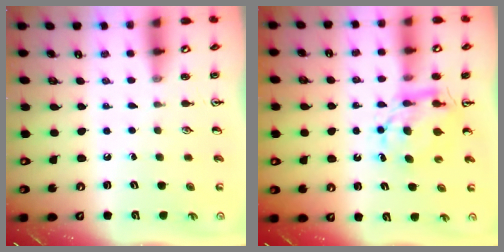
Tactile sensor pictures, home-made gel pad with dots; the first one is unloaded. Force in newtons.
{"total": 6.9, "press": 6.9, "slide": 0.6}